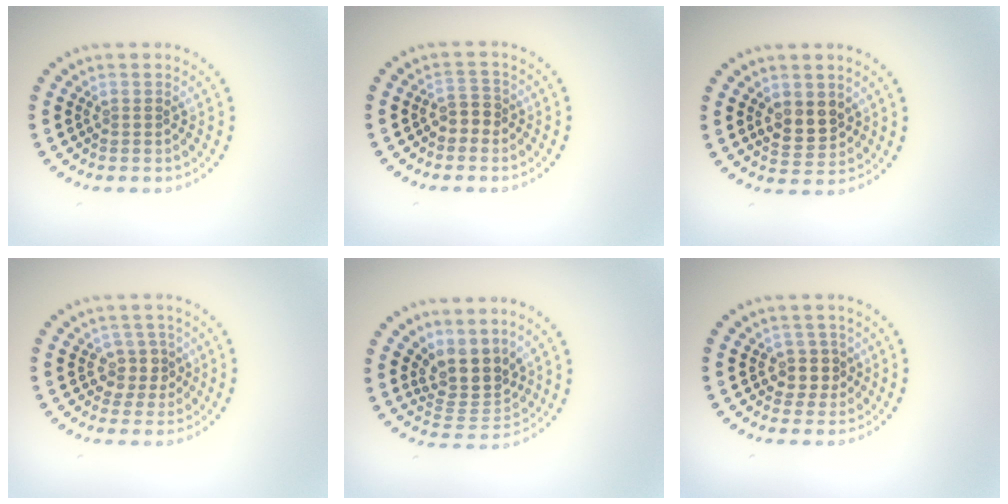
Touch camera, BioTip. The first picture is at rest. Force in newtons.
{"total": 1.8, "press": 1.6, "slide": 0.8}
{"total": 2.7, "press": 2.6, "slide": 0.8}
{"total": 2.3, "press": 1.9, "slide": 1.2}
{"total": 4.0, "press": 3.1, "slide": 2.6}
{"total": 2.2, "press": 1.9, "slide": 1.2}